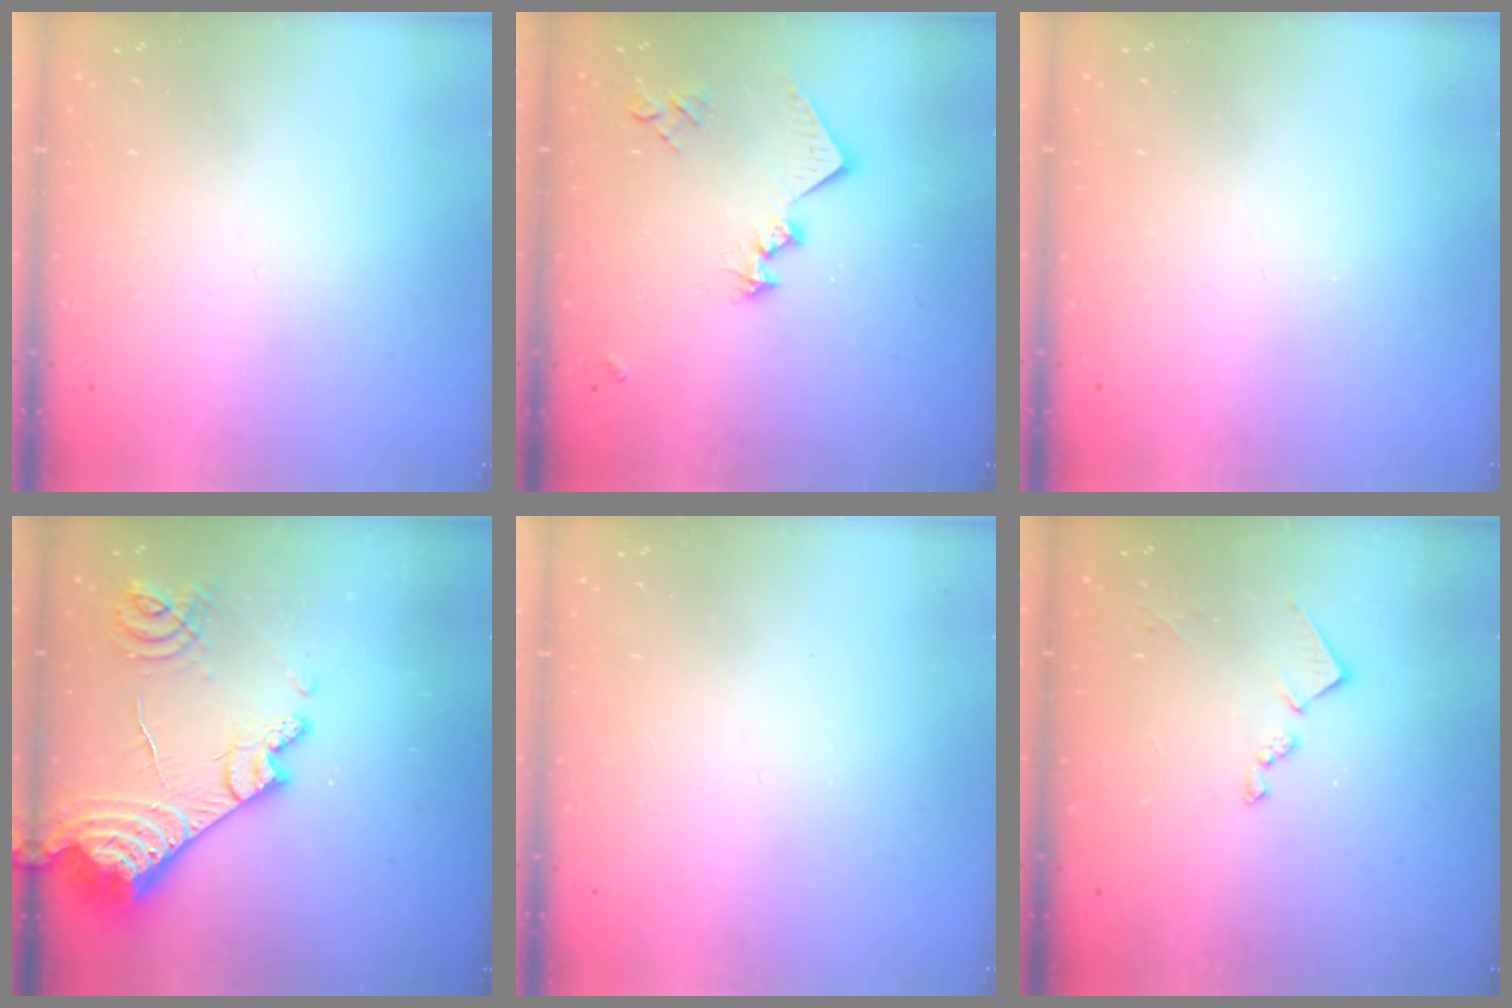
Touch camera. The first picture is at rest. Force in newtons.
{"total": 14.1, "press": 14.1, "slide": 0.4}
{"total": 0.0}
{"total": 23.4, "press": 23.2, "slide": 2.6}
{"total": 0.0}
{"total": 10.0, "press": 10.0, "slide": 0.3}